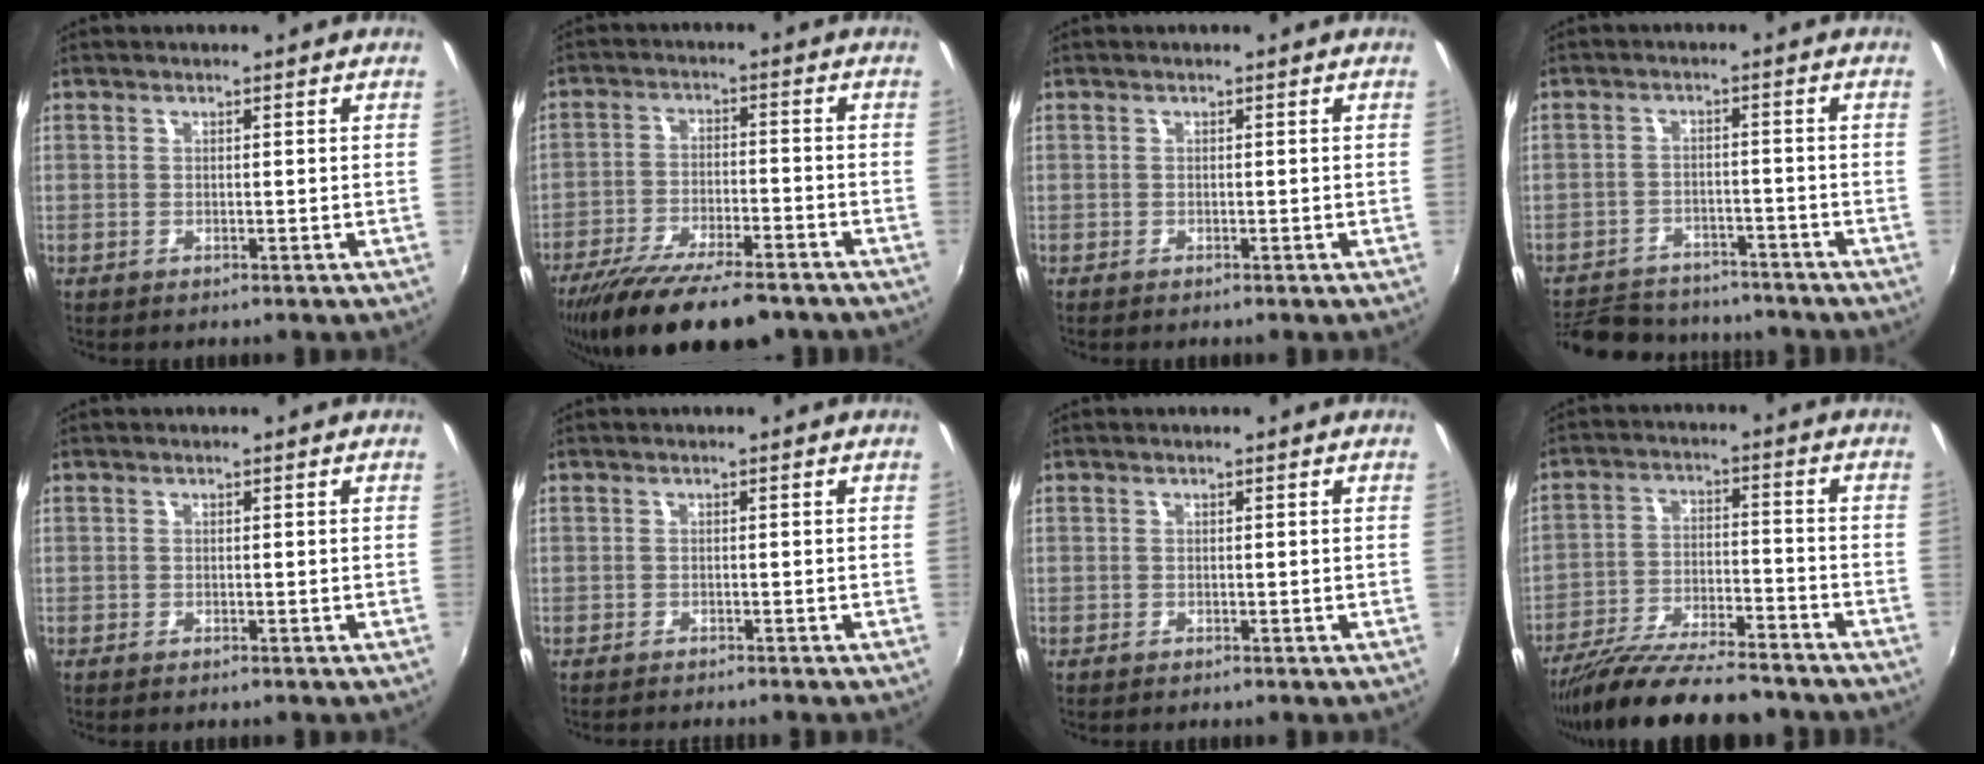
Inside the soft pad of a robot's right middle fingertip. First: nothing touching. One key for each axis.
{"total": 17.3, "fx": -13.6, "fy": 4.6, "fz": 9.6, "tx": -0.195, "ty": -0.041, "tz": -0.220}
{"total": 0.0}
{"total": 16.4, "fx": -14.0, "fy": 6.3, "fz": 5.7, "tx": -0.136, "ty": 0.006, "tz": -0.199}
{"total": 0.5, "fx": -0.5, "fy": 0.1, "fz": 0.1, "tx": -0.003, "ty": -0.004, "tz": -0.010}
{"total": 1.9, "fx": -1.8, "fy": 0.0, "fz": 0.5, "tx": -0.021, "ty": -0.012, "tz": -0.032}
{"total": 0.0}
{"total": 17.8, "fx": -15.3, "fy": 3.6, "fz": 8.5, "tx": -0.169, "ty": -0.036, "tz": -0.247}